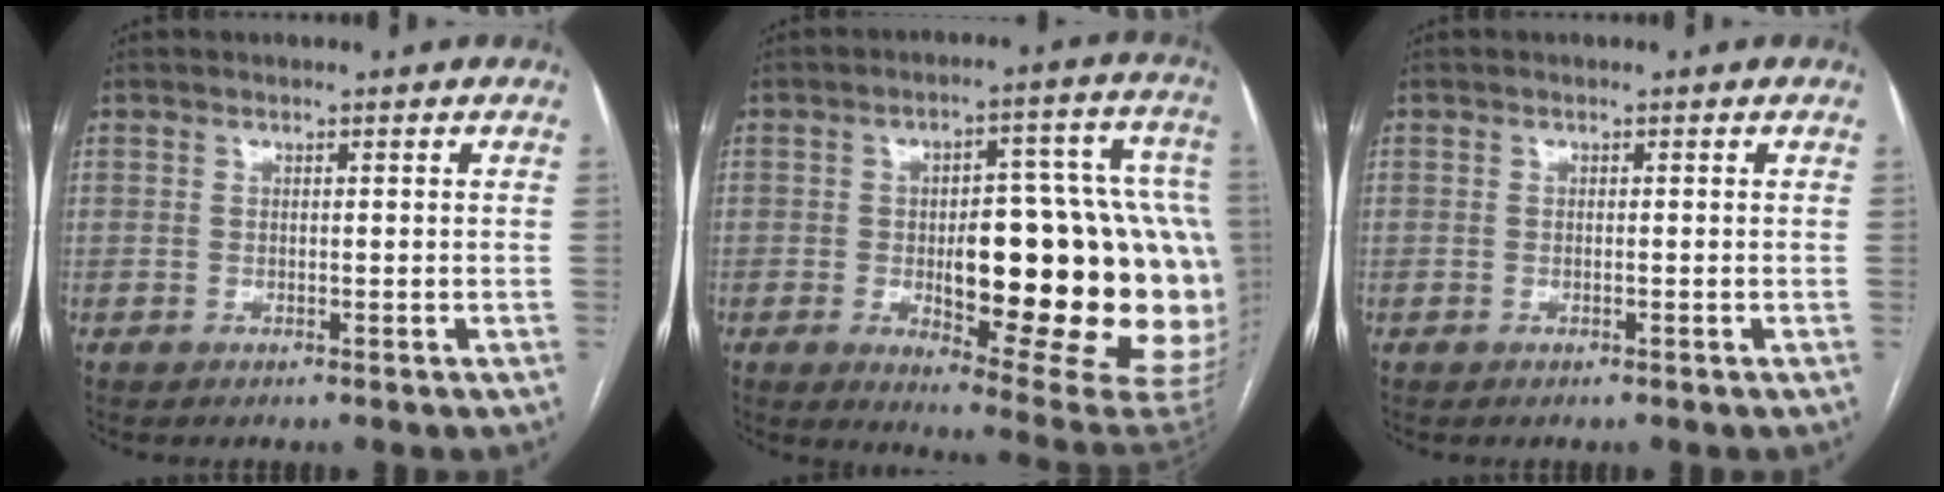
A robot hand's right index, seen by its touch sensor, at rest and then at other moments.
{"total": 27.5, "force": [-2.2, 7.1, 26.5], "torque": [-0.257, 0.029, -0.006]}
{"total": 0.0}